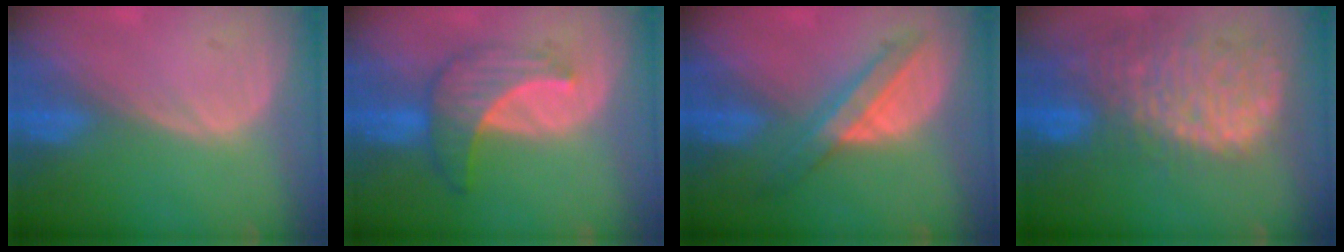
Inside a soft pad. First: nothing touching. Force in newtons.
{"total": 7.0, "press": 6.6, "slide": 2.3}
{"total": 5.8, "press": 5.8, "slide": 0.4}
{"total": 14.4, "press": 11.8, "slide": 8.2}